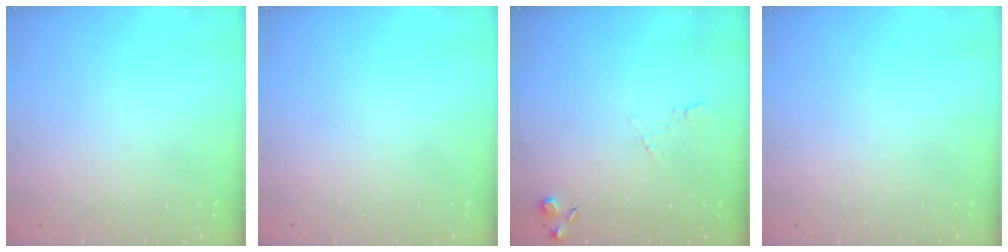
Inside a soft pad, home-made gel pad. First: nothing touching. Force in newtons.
{"total": 0.0}
{"total": 5.0, "press": 5.0, "slide": 0.8}
{"total": 0.0}